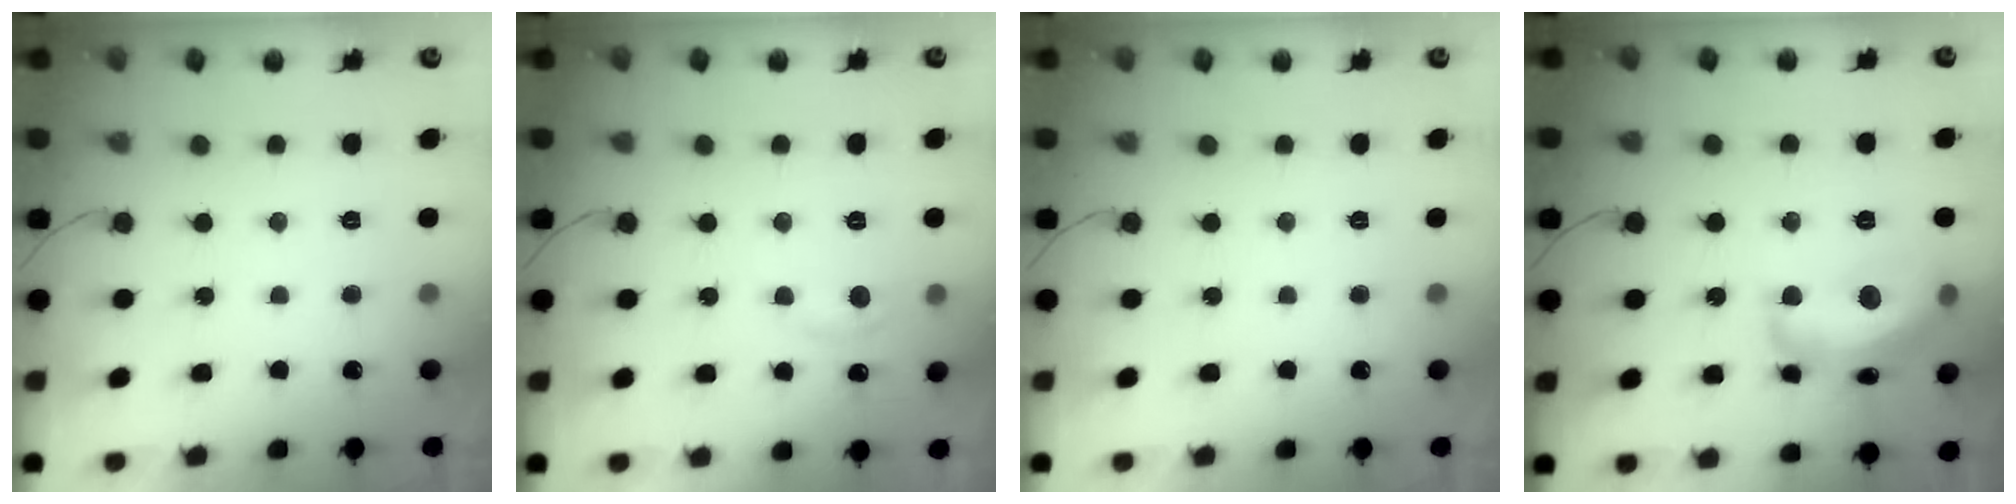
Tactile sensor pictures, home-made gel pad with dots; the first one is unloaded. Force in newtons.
{"total": 5.1, "press": 5.1, "slide": 0.7}
{"total": 0.0}
{"total": 17.2, "press": 17.2, "slide": 0.9}